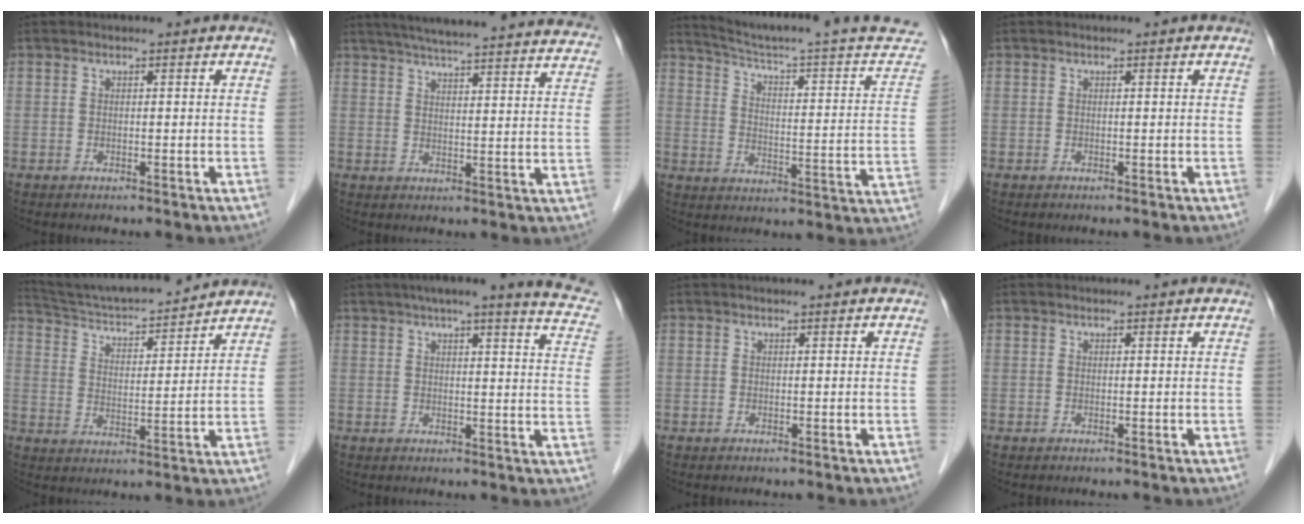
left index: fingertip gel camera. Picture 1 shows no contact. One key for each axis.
{"total": 29.7, "fx": 27.4, "fy": 2.1, "fz": 11.3, "tx": -0.177, "ty": -0.041, "tz": 0.328}
{"total": 24.3, "fx": 22.4, "fy": -0.2, "fz": 9.3, "tx": -0.137, "ty": -0.077, "tz": 0.282}
{"total": 0.0}
{"total": 15.3, "fx": 14.4, "fy": 1.2, "fz": 4.9, "tx": -0.089, "ty": 0.010, "tz": 0.232}
{"total": 15.8, "fx": 12.9, "fy": 0.8, "fz": 9.1, "tx": -0.113, "ty": -0.009, "tz": 0.136}
{"total": 1.0, "fx": 0.9, "fy": -0.1, "fz": 0.4, "tx": -0.004, "ty": 0.010, "tz": 0.017}
{"total": 1.0, "fx": 1.0, "fy": 0.1, "fz": 0.2, "tx": -0.007, "ty": 0.013, "tz": 0.015}